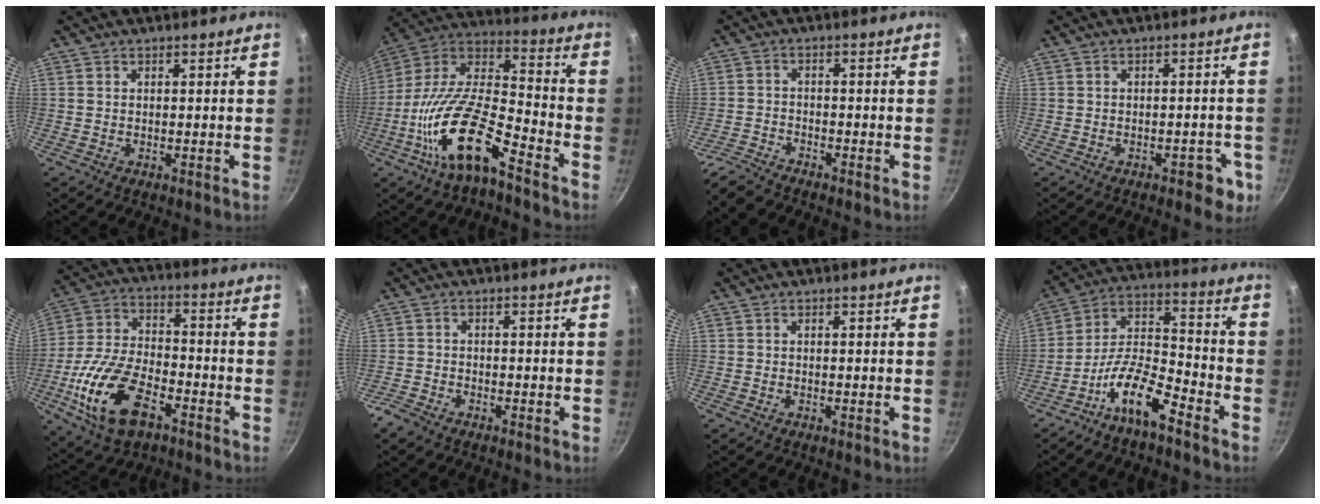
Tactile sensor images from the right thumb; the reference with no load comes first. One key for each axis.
{"total": 19.6, "fx": -10.0, "fy": 6.9, "fz": 15.3, "tx": -0.278, "ty": 0.067, "tz": -0.207}
{"total": 4.3, "fx": -4.1, "fy": 0.6, "fz": 1.0, "tx": -0.029, "ty": 0.020, "tz": -0.091}
{"total": 4.7, "fx": -2.1, "fy": 2.6, "fz": 3.3, "tx": -0.019, "ty": 0.022, "tz": -0.017}
{"total": 17.8, "fx": -7.6, "fy": 9.5, "fz": 13.1, "tx": -0.250, "ty": 0.030, "tz": -0.147}
{"total": 3.2, "fx": -2.7, "fy": 1.3, "fz": 1.2, "tx": -0.041, "ty": 0.017, "tz": -0.057}
{"total": 0.0}
{"total": 12.5, "fx": -8.1, "fy": 3.8, "fz": 8.7, "tx": -0.158, "ty": 0.072, "tz": -0.161}